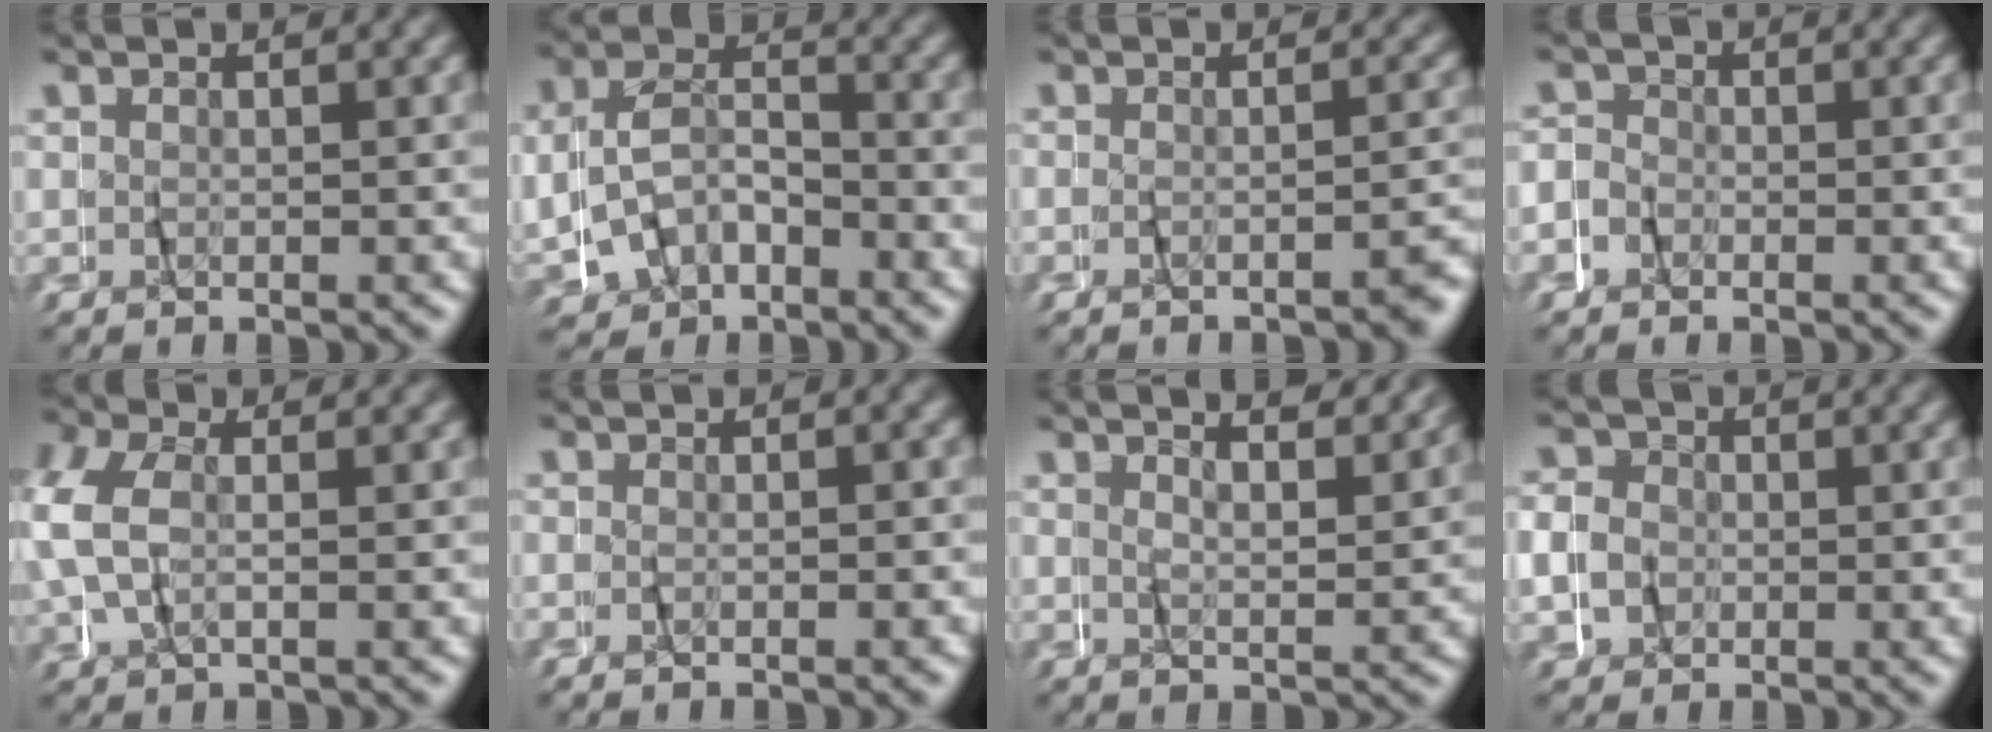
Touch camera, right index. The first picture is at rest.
{"total": 6.5, "force": [-2.0, 5.5, 2.8], "torque": [-0.077, -0.013, -0.038]}
{"total": 2.4, "force": [-2.2, -0.6, 0.7], "torque": [-0.005, 0.006, -0.040]}
{"total": 3.2, "force": [-0.5, 3.1, 0.4], "torque": [-0.006, 0.019, -0.031]}
{"total": 4.9, "force": [-0.2, 3.7, 3.3], "torque": [-0.107, -0.008, -0.006]}
{"total": 1.1, "force": [-0.9, -0.4, 0.4], "torque": [-0.010, -0.004, -0.015]}
{"total": 3.1, "force": [2.9, -0.3, 1.1], "torque": [-0.033, 0.004, 0.043]}
{"total": 4.6, "force": [0.0, 4.3, 1.5], "torque": [-0.040, 0.004, -0.007]}